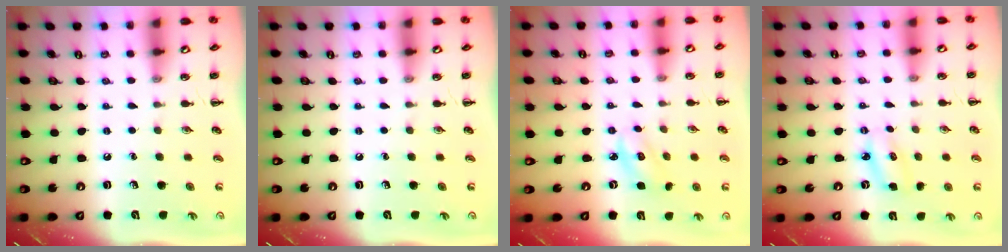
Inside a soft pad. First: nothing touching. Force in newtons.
{"total": 0.0}
{"total": 2.9, "press": 2.8, "slide": 0.6}
{"total": 3.7, "press": 3.6, "slide": 0.7}